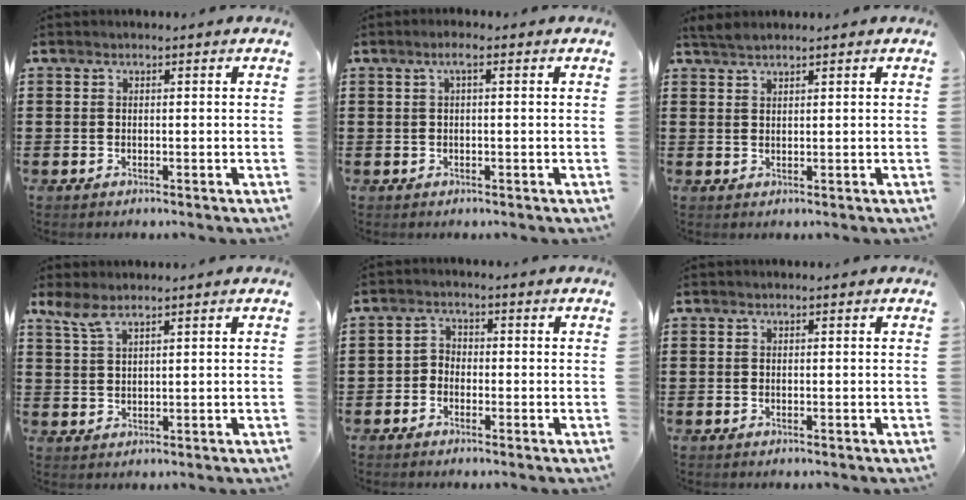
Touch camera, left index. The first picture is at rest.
{"total": 1.9, "force": [0.2, 0.3, 1.9], "torque": [-0.035, 0.004, 0.003]}
{"total": 1.5, "force": [1.4, 0.1, 0.5], "torque": [-0.013, 0.000, 0.027]}
{"total": 3.8, "force": [2.7, 1.0, 2.4], "torque": [-0.055, 0.001, 0.051]}
{"total": 2.0, "force": [-1.5, 1.3, 0.2], "torque": [-0.012, 0.007, -0.035]}
{"total": 0.0}